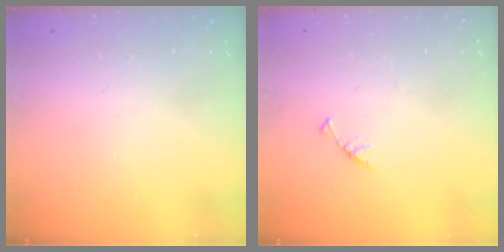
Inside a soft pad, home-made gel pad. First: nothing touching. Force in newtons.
{"total": 3.0, "press": 3.0, "slide": 0.3}